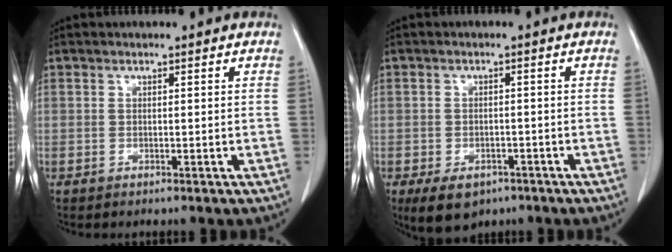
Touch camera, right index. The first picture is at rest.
{"total": 6.2, "force": [-3.9, 4.0, 2.8], "torque": [-0.041, -0.003, -0.051]}